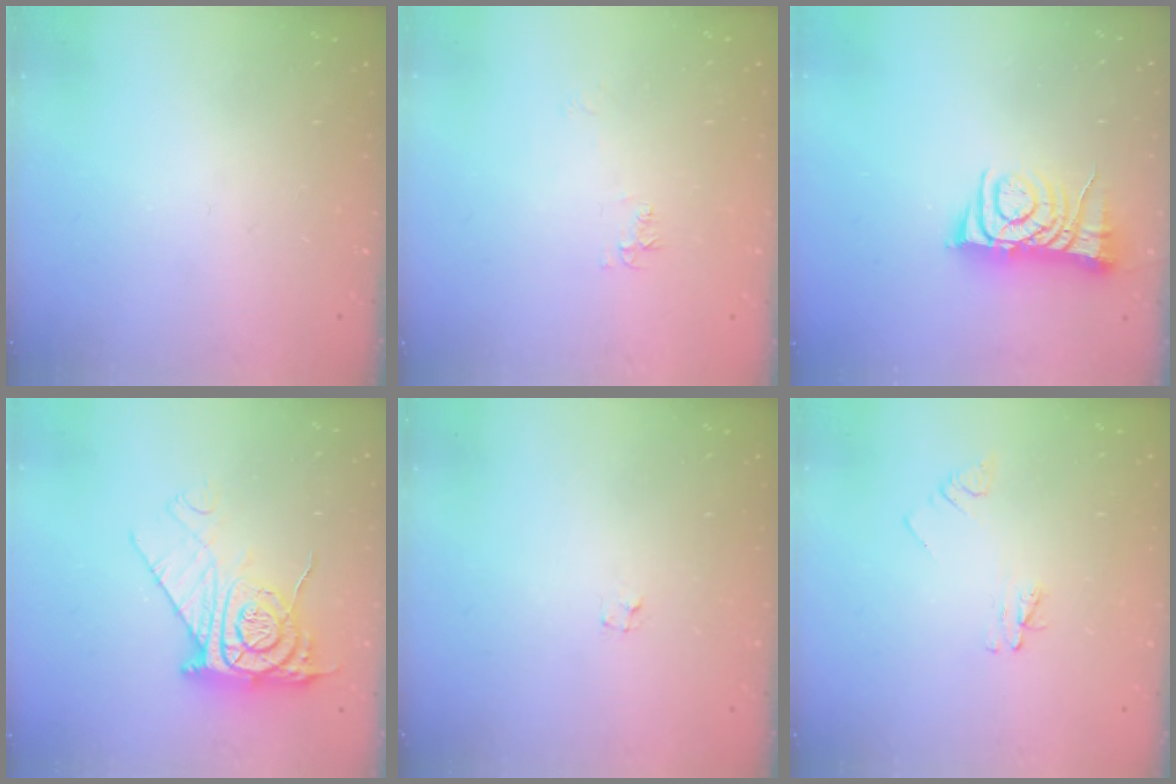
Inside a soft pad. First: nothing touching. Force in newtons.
{"total": 4.9, "press": 4.9, "slide": 0.6}
{"total": 6.9, "press": 6.9, "slide": 0.9}
{"total": 12.3, "press": 12.3, "slide": 1.2}
{"total": 1.2, "press": 1.2, "slide": 0.1}
{"total": 3.2, "press": 3.2, "slide": 0.4}